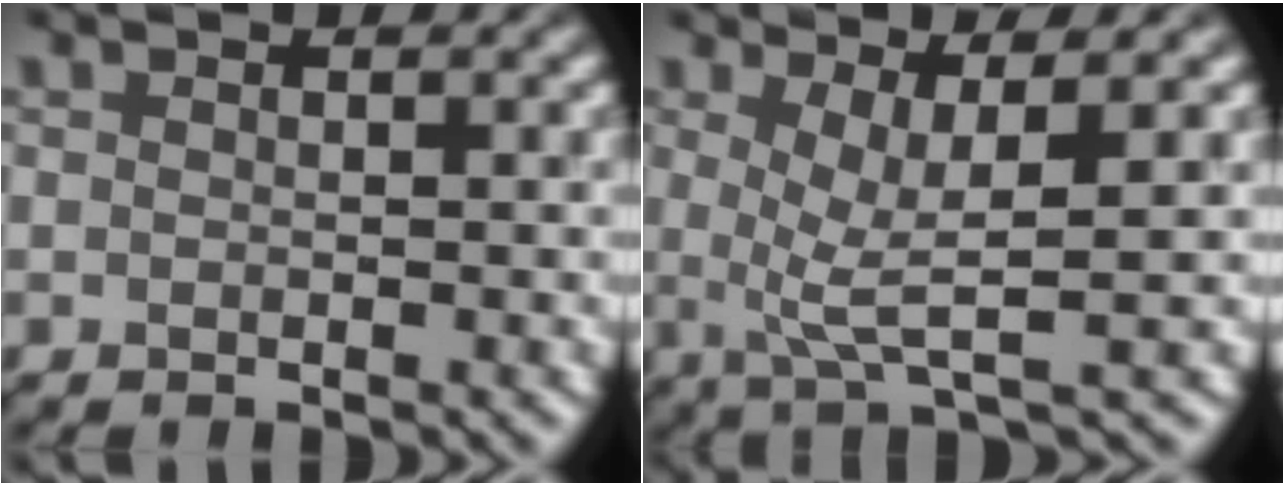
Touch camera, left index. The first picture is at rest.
{"total": 3.8, "force": [0.6, 0.7, 3.7], "torque": [-0.068, 0.002, 0.014]}